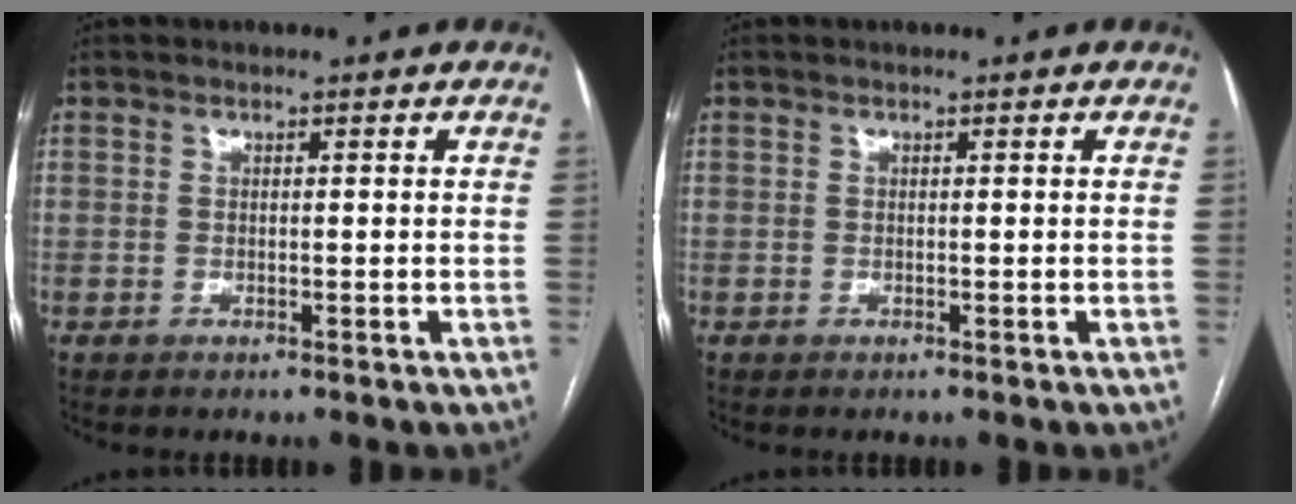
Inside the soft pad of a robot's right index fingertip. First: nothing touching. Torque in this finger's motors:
{"motor_torque": [0.00, 0.00, 0.00, 0.00]}